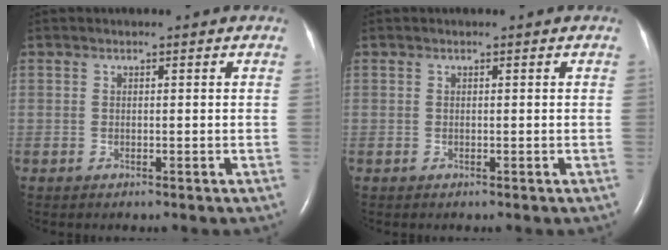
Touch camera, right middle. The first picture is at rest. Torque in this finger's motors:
{"motor_torque": [-0.11, 0.11, 0.00, 0.00]}